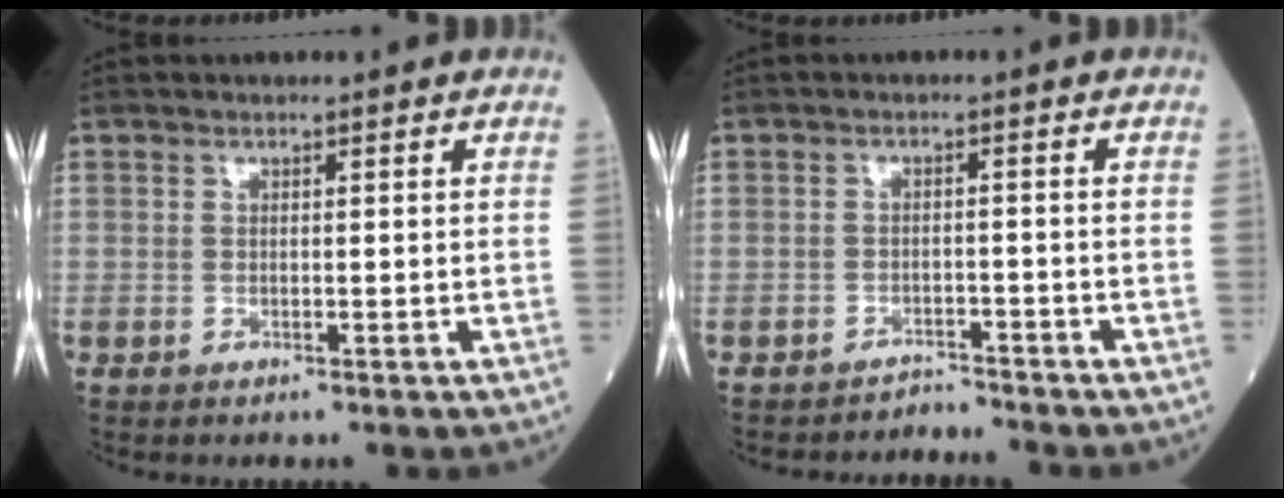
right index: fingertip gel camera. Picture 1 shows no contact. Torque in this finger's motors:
{"motor_torque": [0.13, -0.36, 0.00, -0.03]}